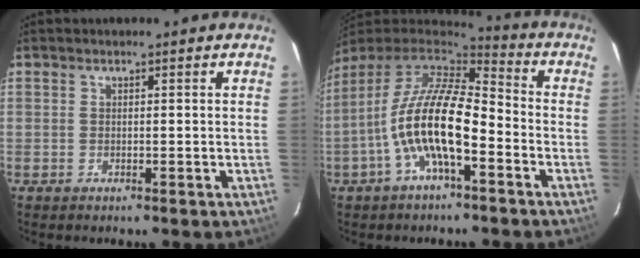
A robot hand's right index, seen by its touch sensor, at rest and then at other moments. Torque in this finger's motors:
{"motor_torque": [1.14, -0.63, 1.05, 0.21]}